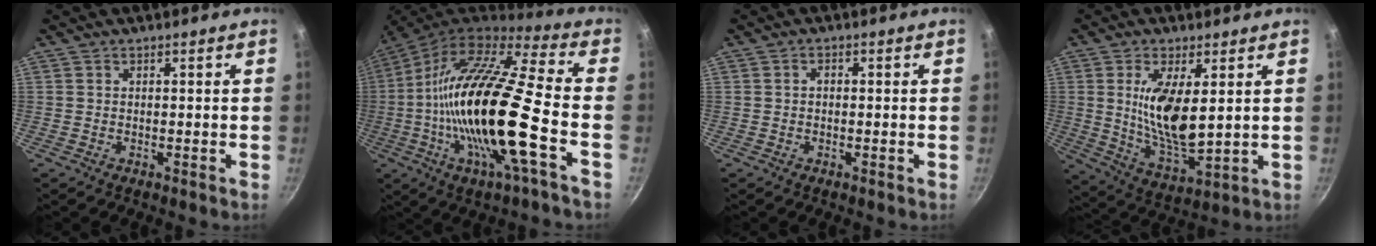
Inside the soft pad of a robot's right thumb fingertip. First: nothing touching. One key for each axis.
{"total": 25.2, "fx": -5.2, "fy": 5.3, "fz": 24.0, "tx": -0.434, "ty": 0.020, "tz": -0.113}
{"total": 1.0, "fx": 0.1, "fy": 0.8, "fz": 0.7, "tx": -0.011, "ty": 0.005, "tz": 0.000}
{"total": 12.7, "fx": 2.7, "fy": 5.0, "fz": 11.4, "tx": -0.209, "ty": -0.033, "tz": 0.061}